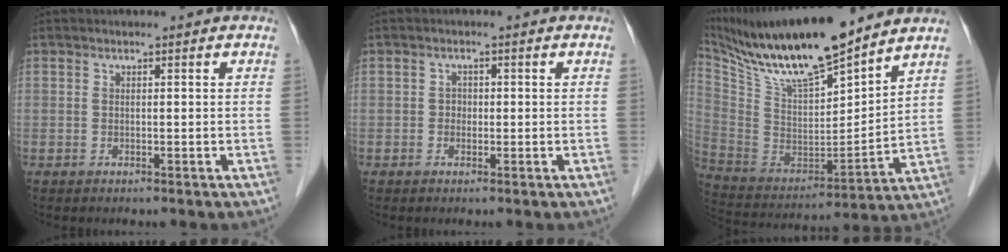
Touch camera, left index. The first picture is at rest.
{"total": 1.1, "force": [-0.2, 1.0, 0.5], "torque": [-0.005, 0.004, -0.004]}
{"total": 18.9, "force": [15.9, 2.3, 10.0], "torque": [-0.190, -0.010, 0.297]}